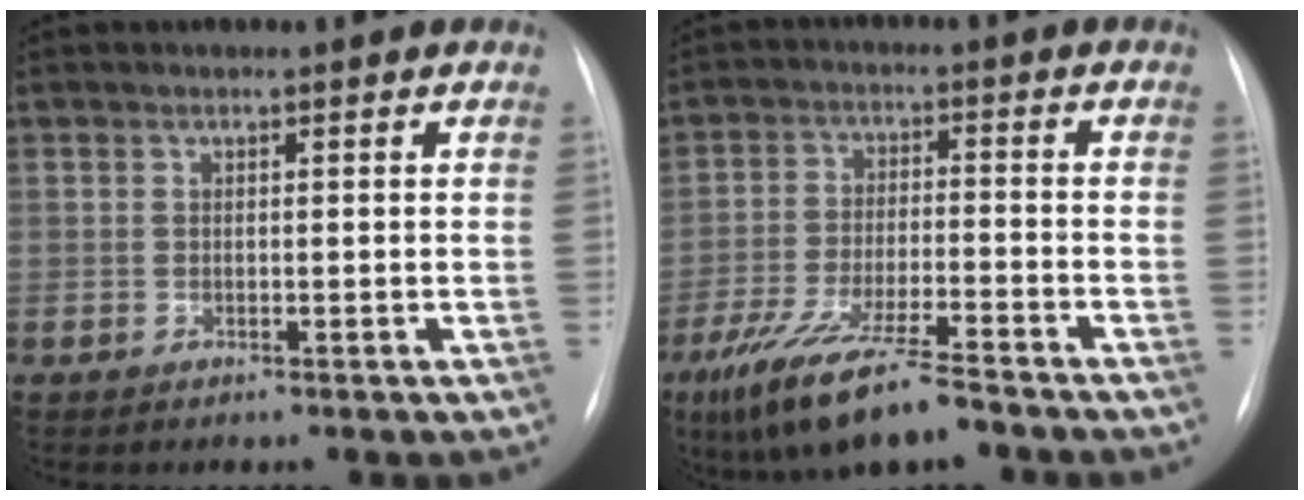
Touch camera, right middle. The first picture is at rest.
{"total": 12.8, "force": [-9.4, 1.8, 8.6], "torque": [-0.168, -0.035, -0.162]}